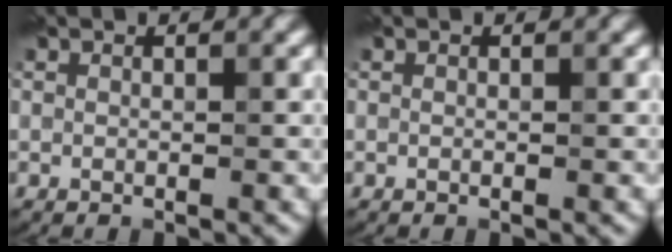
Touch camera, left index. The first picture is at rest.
{"total": 0.0}